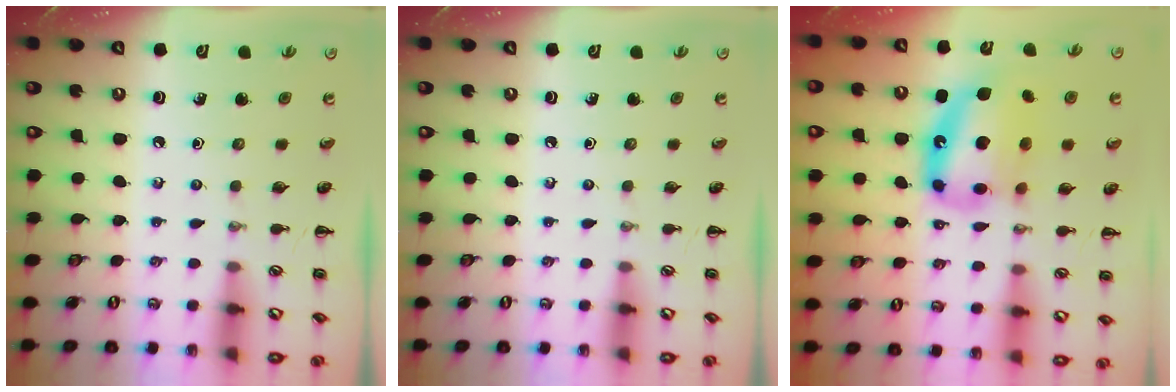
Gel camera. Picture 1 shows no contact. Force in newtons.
{"total": 0.0}
{"total": 14.8, "press": 14.4, "slide": 3.7}